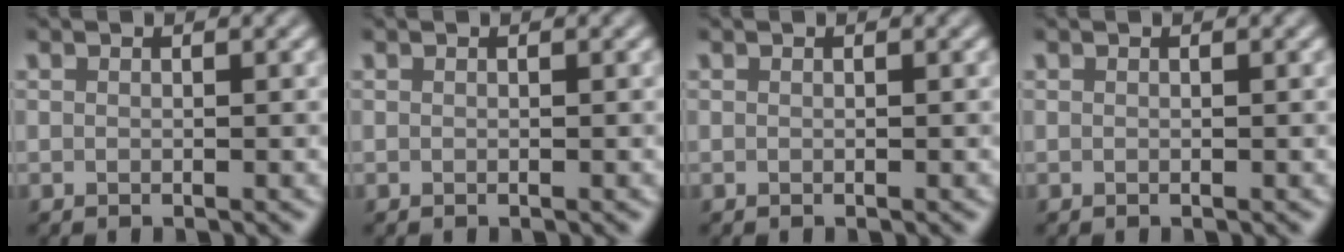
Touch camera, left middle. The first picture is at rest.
{"total": 0.0}
{"total": 0.0}
{"total": 0.0}